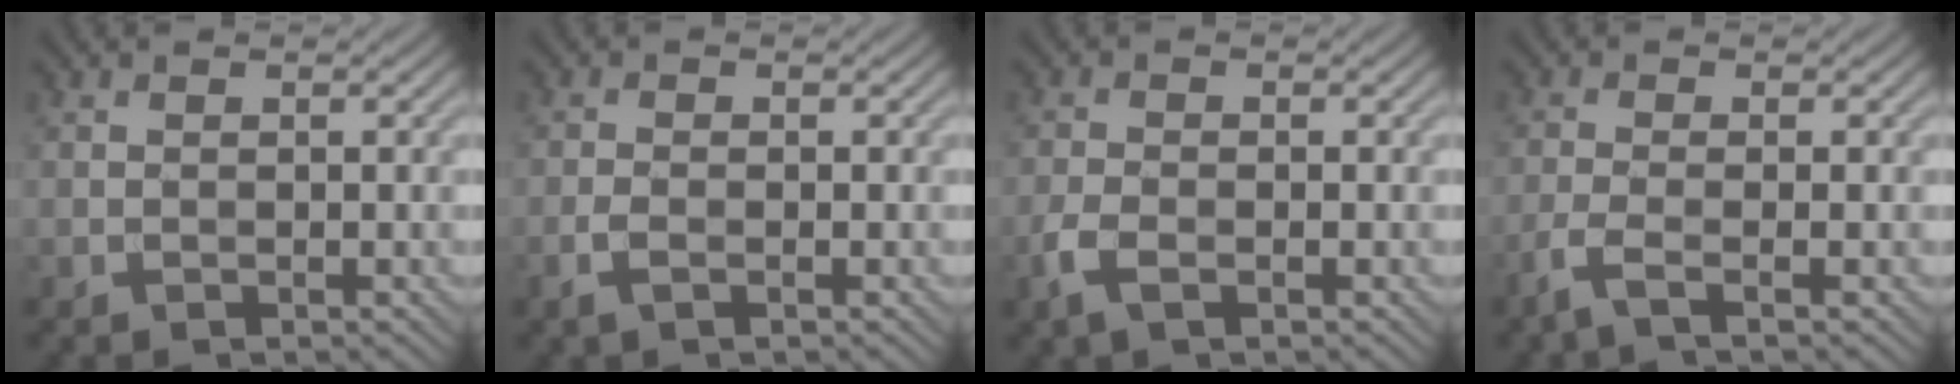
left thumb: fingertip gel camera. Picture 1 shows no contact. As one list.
[{"total": 1.8, "force": [-0.9, 0.6, 1.4], "torque": [-0.034, 0.000, -0.021]}, {"total": 3.0, "force": [-1.5, 1.4, 2.2], "torque": [-0.054, -0.005, -0.035]}, {"total": 3.0, "force": [-1.7, 0.4, 2.4], "torque": [-0.050, 0.001, -0.051]}]